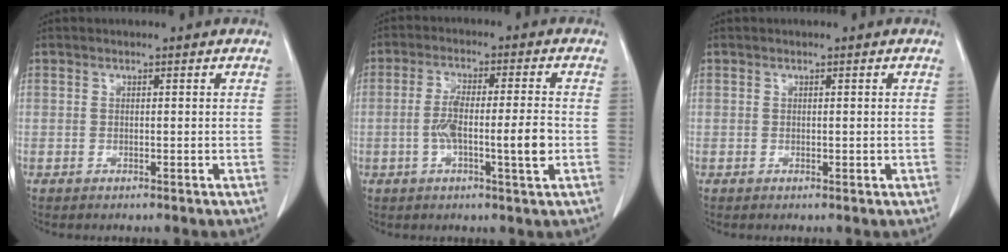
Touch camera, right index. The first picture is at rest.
{"total": 8.2, "force": [-1.7, 0.7, 8.0], "torque": [-0.145, 0.004, -0.031]}
{"total": 0.7, "force": [-0.1, 0.4, 0.5], "torque": [-0.008, 0.000, 0.004]}